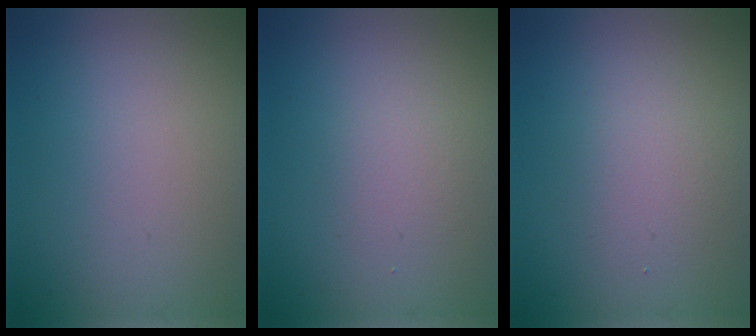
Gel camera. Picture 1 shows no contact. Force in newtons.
{"total": 1.5, "press": 1.5, "slide": 0.0}
{"total": 2.4, "press": 2.4, "slide": 0.0}